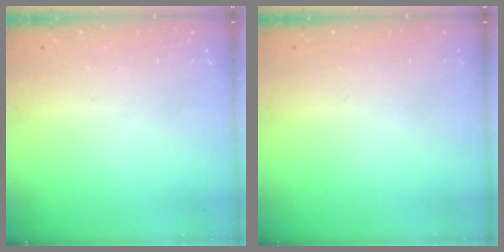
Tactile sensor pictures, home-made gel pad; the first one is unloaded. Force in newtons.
{"total": 0.0}